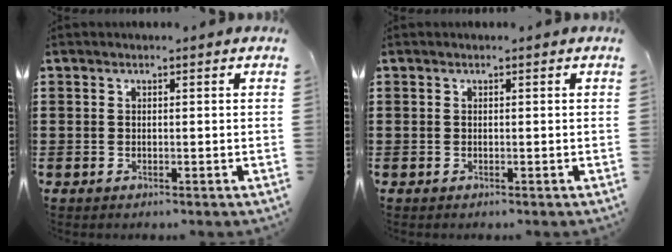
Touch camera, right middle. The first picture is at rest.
{"total": 0.0}